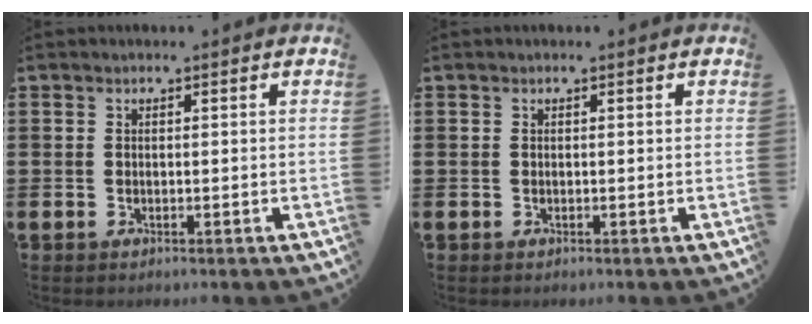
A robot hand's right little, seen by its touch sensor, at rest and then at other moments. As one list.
[{"total": 0.0}]